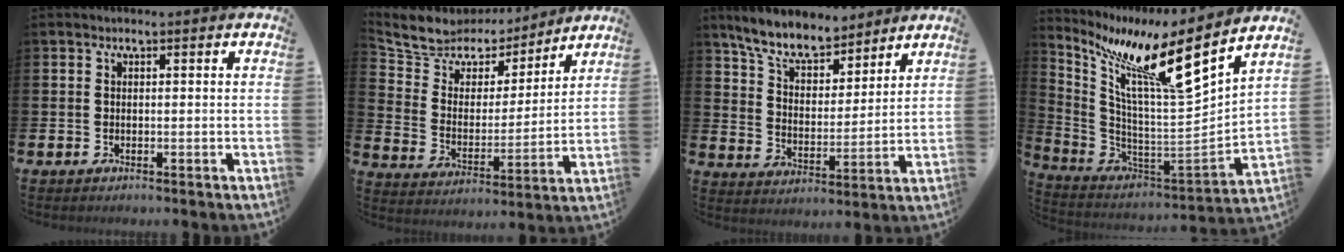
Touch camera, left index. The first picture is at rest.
{"total": 7.8, "force": [7.0, 3.4, 0.7], "torque": [-0.061, -0.052, 0.124]}
{"total": 8.3, "force": [7.4, 2.5, 2.6], "torque": [-0.082, -0.043, 0.132]}
{"total": 12.6, "force": [8.4, 1.3, 9.2], "torque": [-0.201, -0.055, 0.127]}